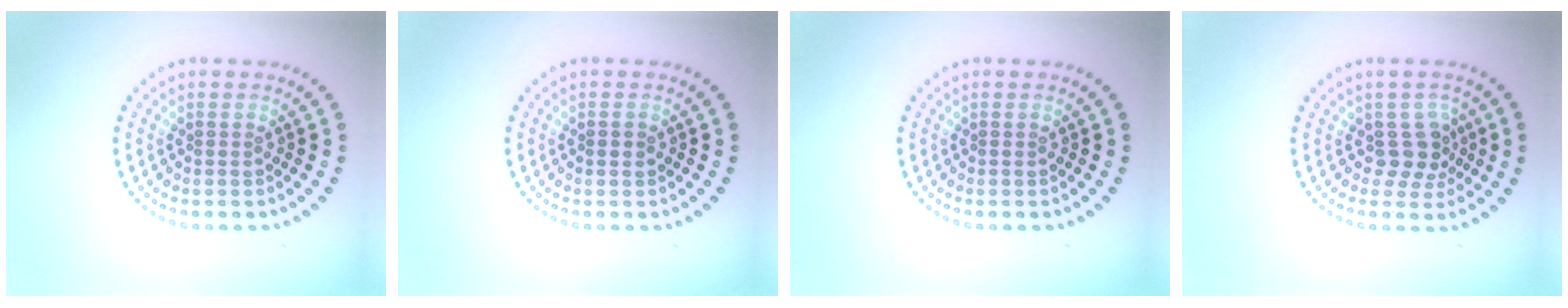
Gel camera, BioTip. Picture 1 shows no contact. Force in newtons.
{"total": 0.9, "press": 0.9, "slide": 0.0}
{"total": 0.0}
{"total": 2.7, "press": 2.1, "slide": 1.7}